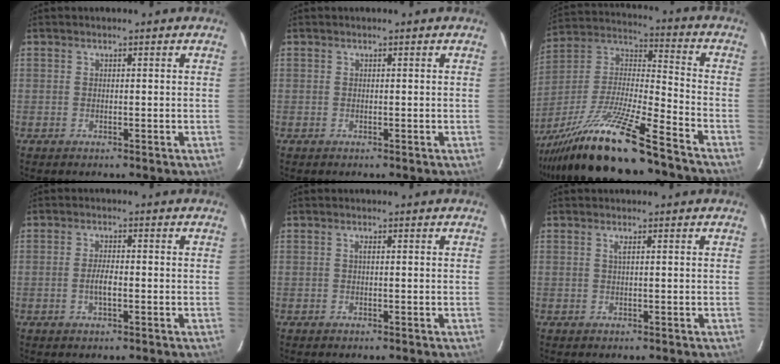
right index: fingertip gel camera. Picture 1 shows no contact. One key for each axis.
{"total": 0.0}
{"total": 20.7, "fx": -15.9, "fy": 1.4, "fz": 13.3, "tx": -0.257, "ty": -0.021, "tz": -0.287}
{"total": 2.8, "fx": -0.8, "fy": 0.9, "fz": 2.5, "tx": -0.048, "ty": -0.001, "tz": -0.015}
{"total": 0.6, "fx": 0.1, "fy": 0.0, "fz": 0.6, "tx": -0.011, "ty": 0.002, "tz": -0.001}
{"total": 0.8, "fx": 0.2, "fy": -0.2, "fz": 0.8, "tx": -0.016, "ty": 0.001, "tz": 0.003}